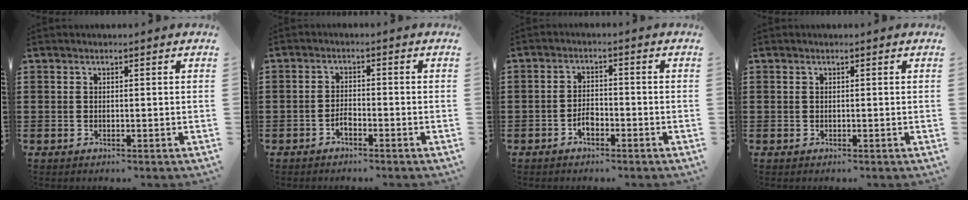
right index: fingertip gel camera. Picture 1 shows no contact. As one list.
[{"total": 1.8, "force": [-1.3, 0.7, 1.0], "torque": [-0.023, 0.001, -0.026]}, {"total": 2.5, "force": [-1.5, 1.3, 1.5], "torque": [-0.031, 0.004, -0.030]}, {"total": 0.0}]